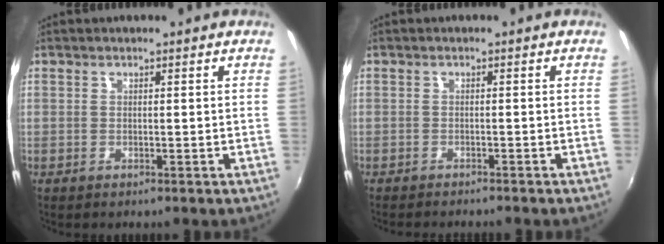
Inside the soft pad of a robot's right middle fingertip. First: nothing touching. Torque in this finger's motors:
{"motor_torque": [0.95, -1.18, 0.10, 0.05]}